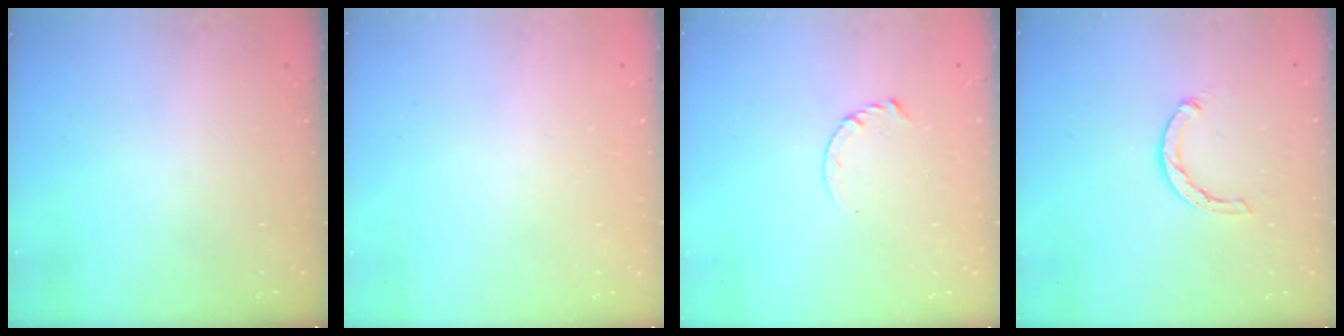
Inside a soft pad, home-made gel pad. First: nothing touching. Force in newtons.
{"total": 2.4, "press": 2.4, "slide": 0.2}
{"total": 3.5, "press": 3.5, "slide": 0.4}
{"total": 3.7, "press": 3.6, "slide": 0.6}